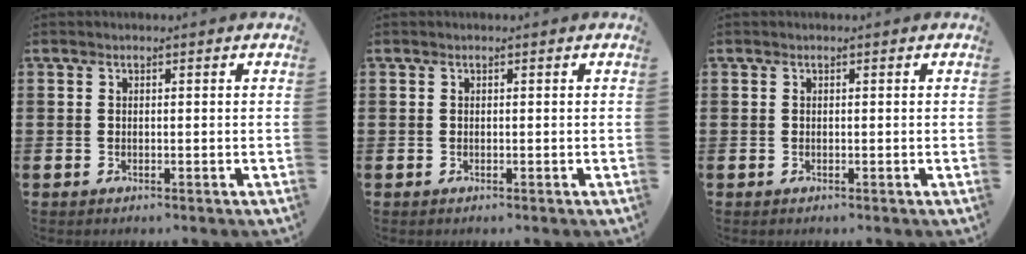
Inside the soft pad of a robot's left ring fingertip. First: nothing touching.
{"total": 0.0}
{"total": 0.0}